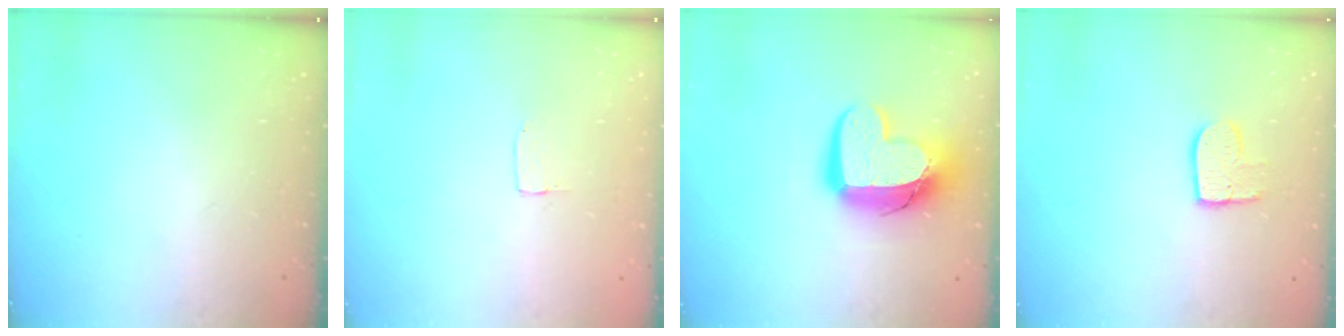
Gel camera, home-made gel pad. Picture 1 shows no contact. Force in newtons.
{"total": 1.2, "press": 1.2, "slide": 0.0}
{"total": 15.1, "press": 15.0, "slide": 1.4}
{"total": 8.1, "press": 8.0, "slide": 0.6}